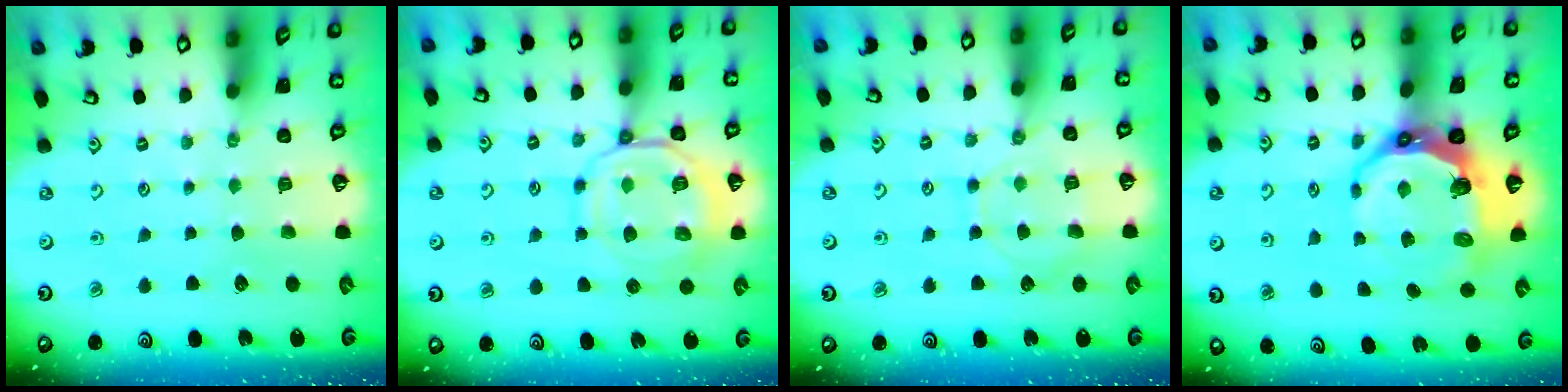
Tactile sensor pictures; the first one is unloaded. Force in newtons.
{"total": 12.0, "press": 11.9, "slide": 1.2}
{"total": 8.8, "press": 8.8, "slide": 0.9}
{"total": 11.6, "press": 10.6, "slide": 4.9}